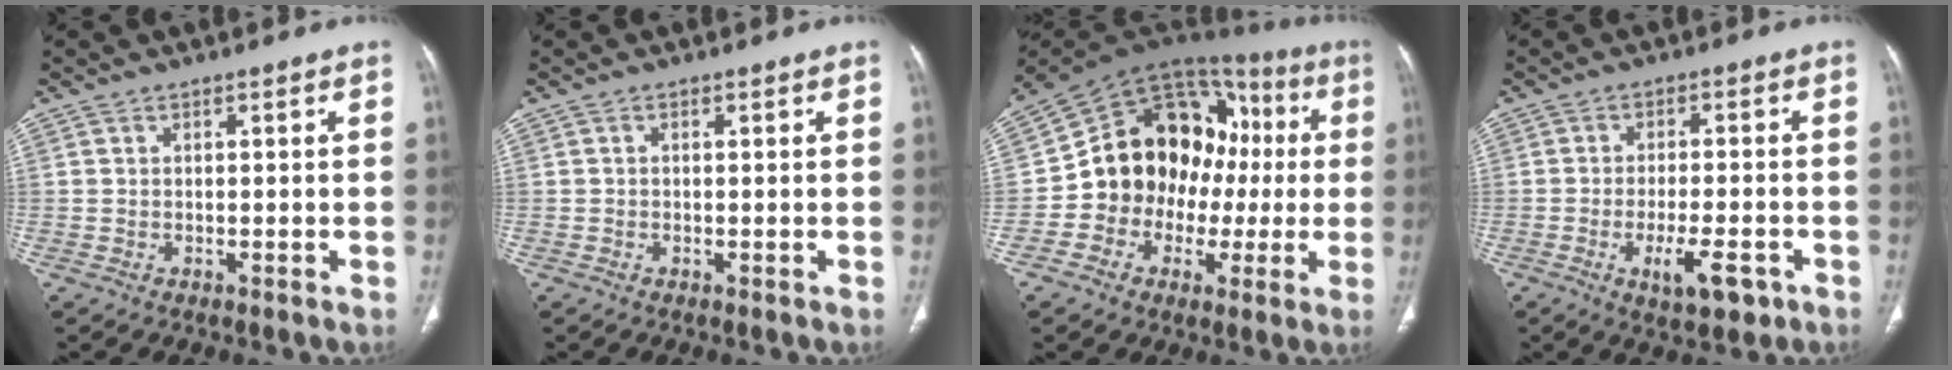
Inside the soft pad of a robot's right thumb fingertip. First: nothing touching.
{"total": 0.0}
{"total": 20.1, "force": [-1.0, 15.7, 12.5], "torque": [-0.136, 0.066, -0.012]}
{"total": 7.6, "force": [-3.3, 2.8, 6.2], "torque": [-0.097, 0.008, -0.043]}